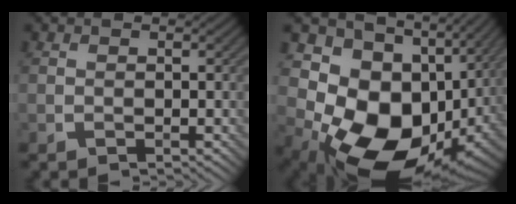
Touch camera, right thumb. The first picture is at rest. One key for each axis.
{"total": 16.6, "fx": 0.0, "fy": 12.7, "fz": 10.7, "tx": -0.189, "ty": -0.041, "tz": 0.028}